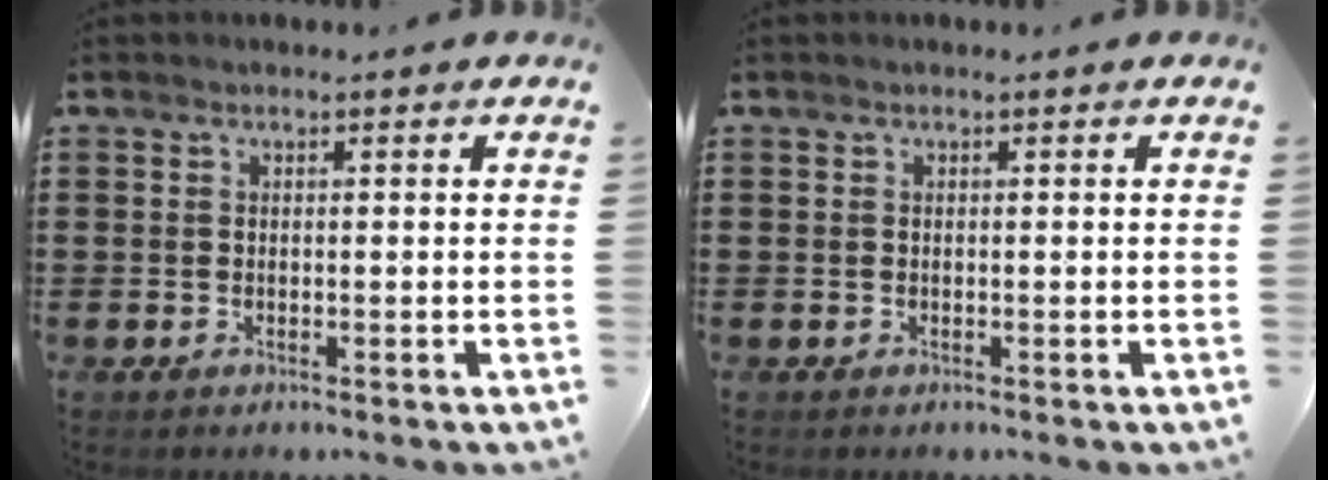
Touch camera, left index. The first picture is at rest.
{"total": 0.0}